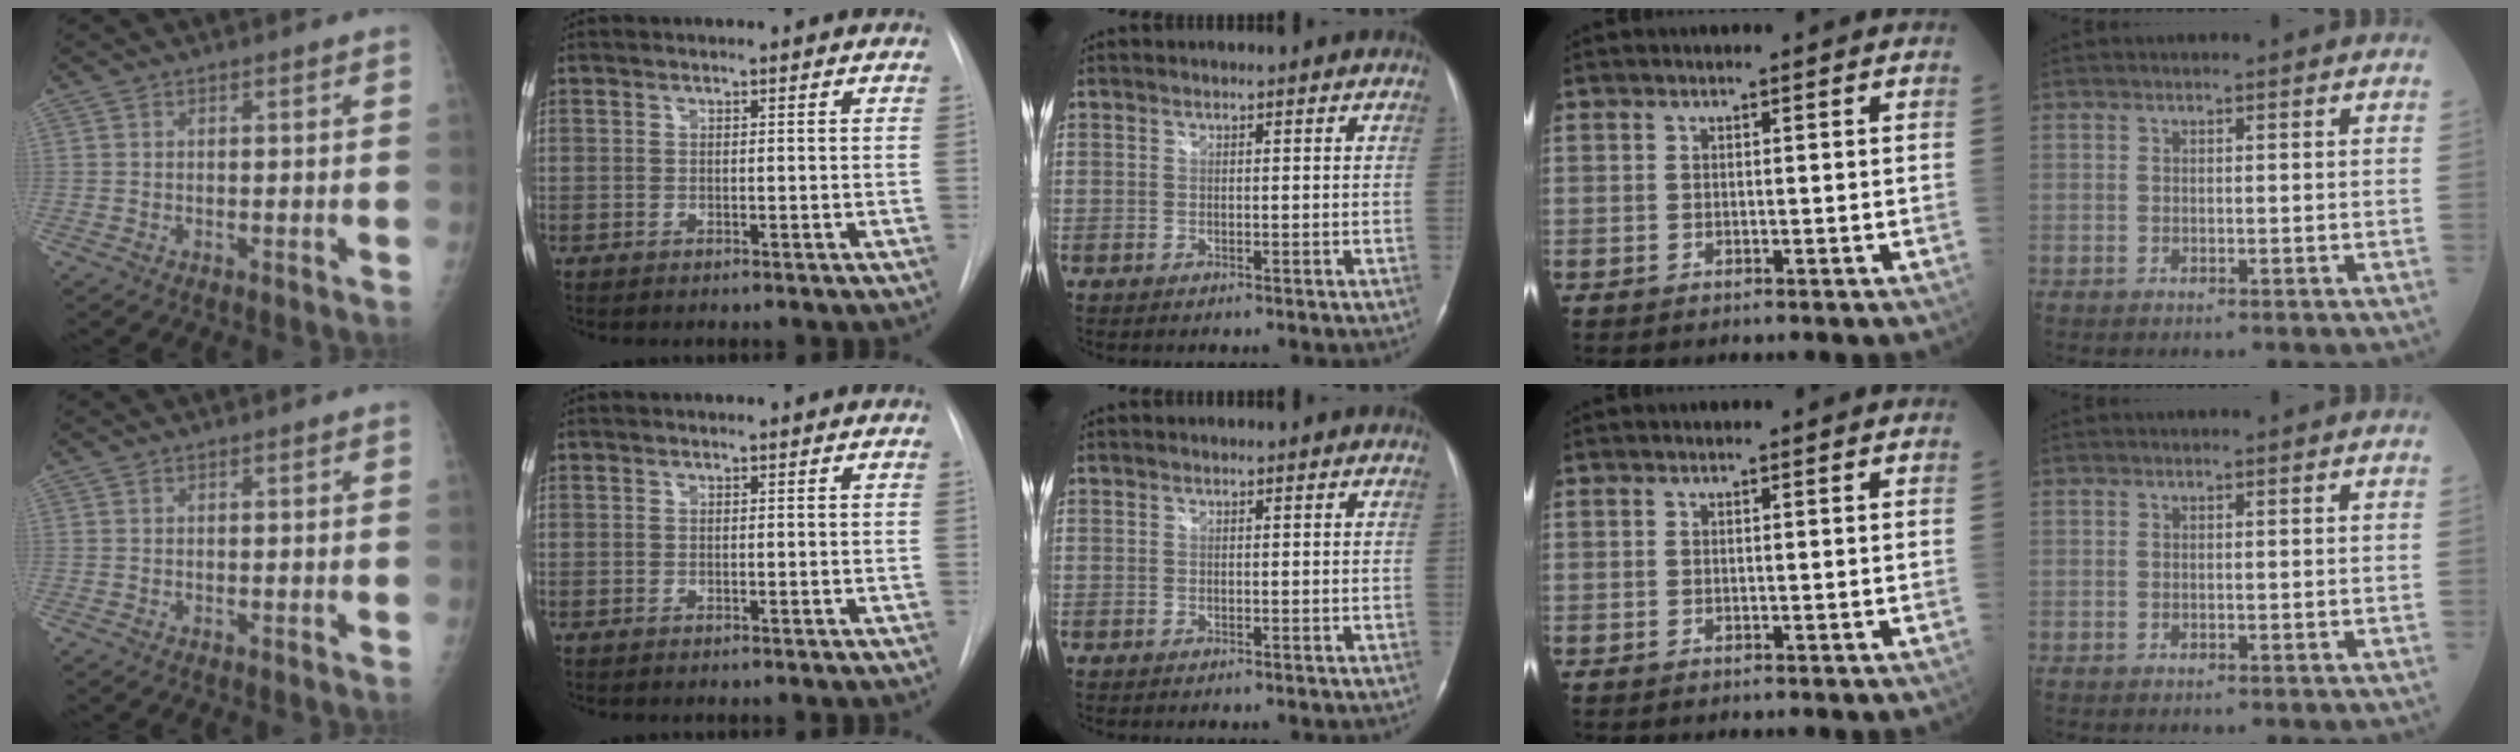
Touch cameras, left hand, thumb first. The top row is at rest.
{}